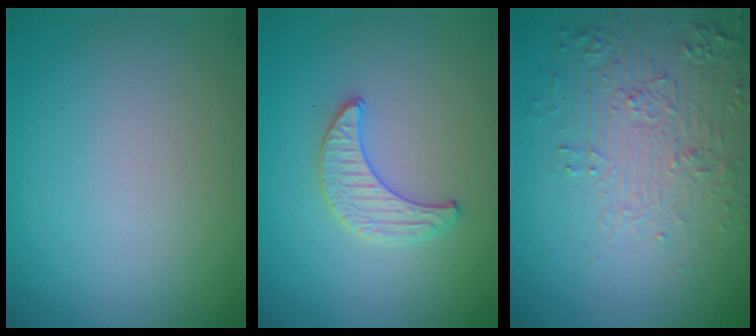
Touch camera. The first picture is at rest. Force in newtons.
{"total": 1.5, "press": 1.5, "slide": 0.1}
{"total": 5.9, "press": 3.9, "slide": 4.5}